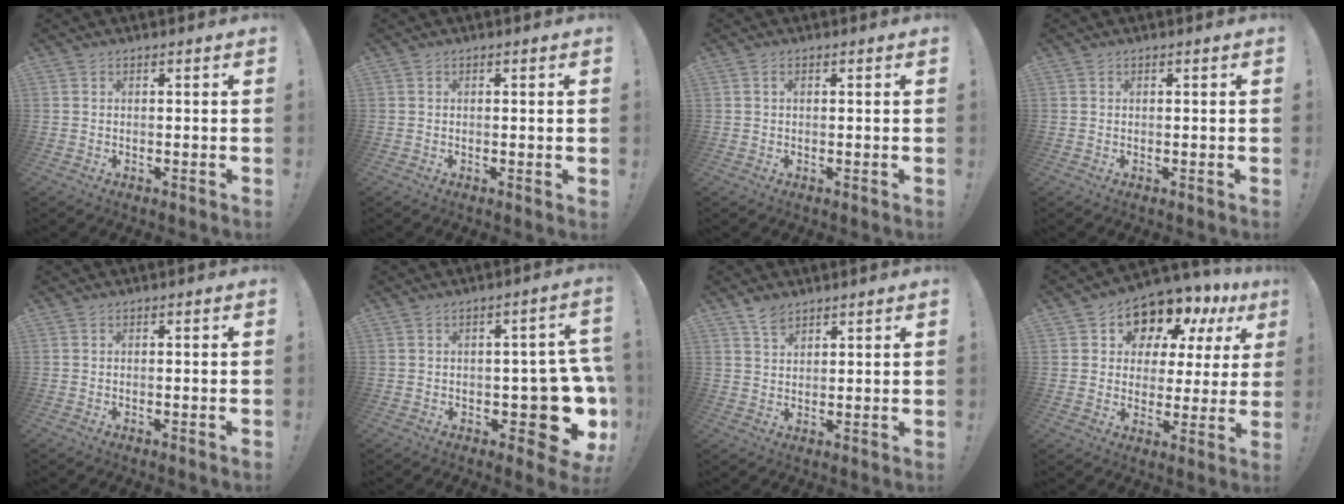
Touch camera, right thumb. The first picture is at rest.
{"total": 0.6, "force": [0.0, -0.4, 0.5], "torque": [-0.006, -0.004, -0.001]}
{"total": 1.0, "force": [0.3, 0.7, 0.7], "torque": [-0.013, 0.004, 0.005]}
{"total": 0.0}
{"total": 0.8, "force": [-0.3, -0.4, 0.5], "torque": [-0.013, 0.000, -0.006]}
{"total": 12.1, "force": [-3.0, 6.3, 9.9], "torque": [-0.097, 0.016, -0.041]}
{"total": 3.9, "force": [3.2, 1.6, 1.6], "torque": [-0.027, -0.016, 0.059]}
{"total": 9.9, "force": [7.2, 6.1, 2.9], "torque": [-0.045, -0.069, 0.133]}